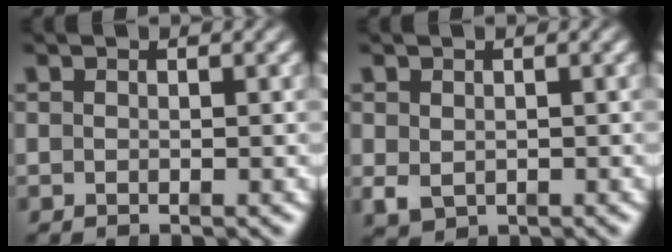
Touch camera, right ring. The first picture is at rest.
{"total": 1.7, "force": [-0.5, 1.3, 1.0], "torque": [-0.028, -0.021, 0.008]}